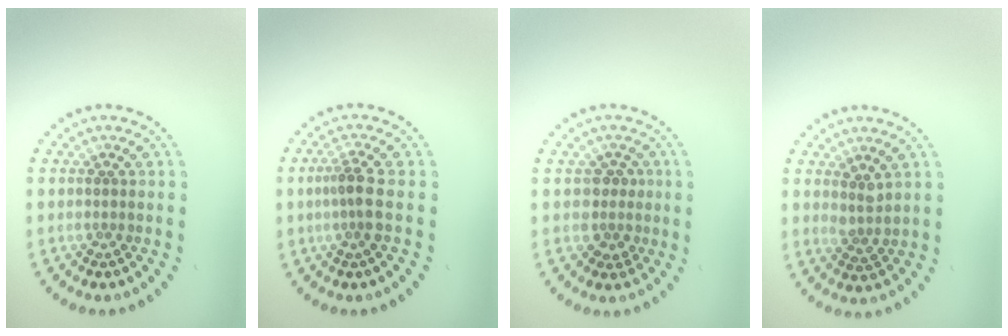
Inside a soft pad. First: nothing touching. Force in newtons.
{"total": 2.3, "press": 1.8, "slide": 1.4}
{"total": 2.0, "press": 1.7, "slide": 1.2}
{"total": 1.7, "press": 1.3, "slide": 1.1}